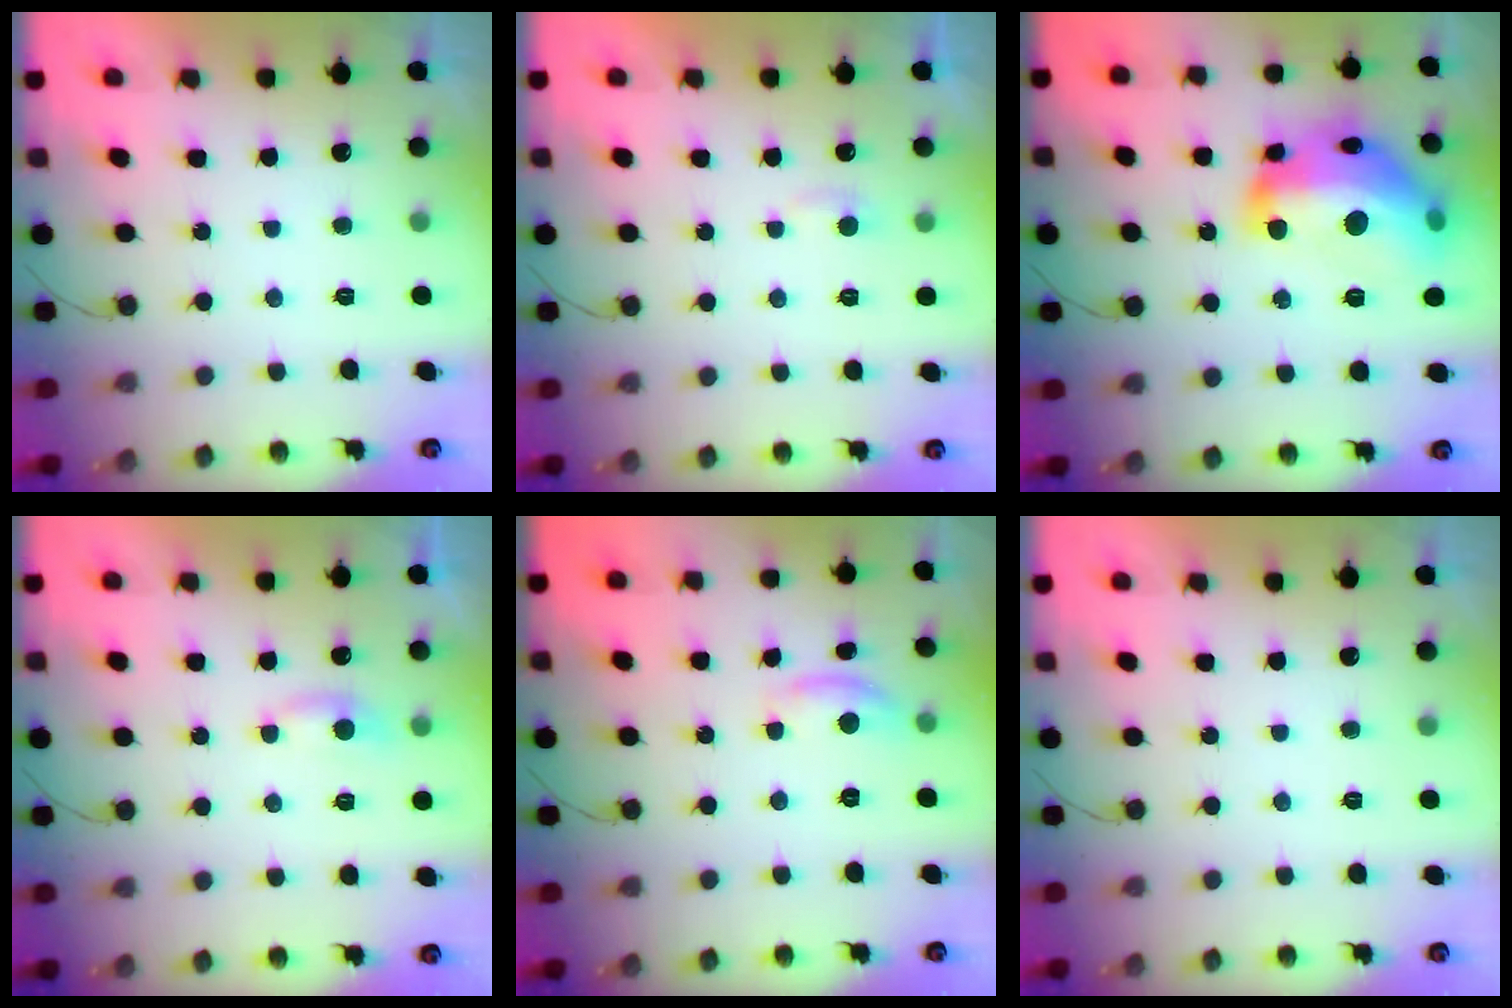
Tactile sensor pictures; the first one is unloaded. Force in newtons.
{"total": 2.7, "press": 2.7, "slide": 0.2}
{"total": 23.9, "press": 23.8, "slide": 1.5}
{"total": 4.5, "press": 4.4, "slide": 0.5}
{"total": 6.2, "press": 6.2, "slide": 0.3}
{"total": 0.0}